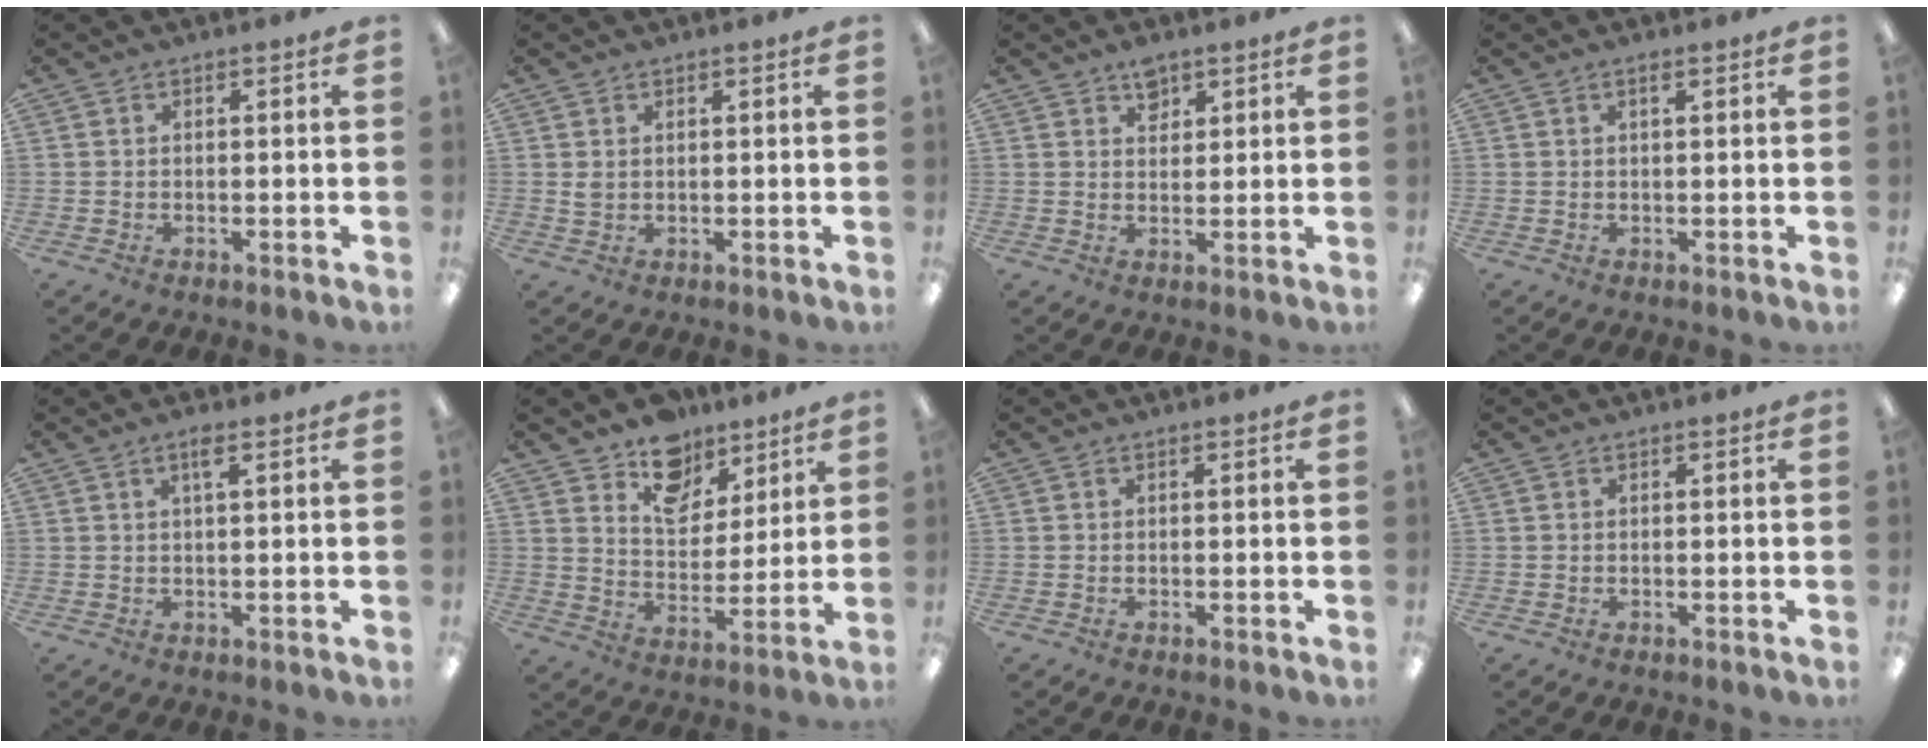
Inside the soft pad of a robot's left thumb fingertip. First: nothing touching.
{"total": 1.8, "force": [0.9, 1.3, 0.8], "torque": [-0.018, 0.004, 0.015]}
{"total": 4.0, "force": [2.8, 2.4, 1.6], "torque": [-0.012, -0.011, 0.047]}
{"total": 1.1, "force": [0.8, 0.3, 0.8], "torque": [-0.016, 0.002, 0.013]}
{"total": 2.6, "force": [1.5, 0.6, 2.1], "torque": [-0.038, 0.003, 0.023]}
{"total": 11.8, "force": [8.9, 7.2, 2.8], "torque": [-0.042, -0.058, 0.167]}
{"total": 0.0}
{"total": 0.0}